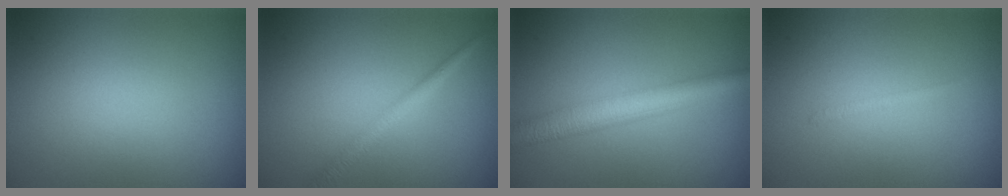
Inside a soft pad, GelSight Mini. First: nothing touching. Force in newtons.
{"total": 1.9, "press": 1.9, "slide": 0.1}
{"total": 4.7, "press": 4.7, "slide": 0.1}
{"total": 0.6, "press": 0.5, "slide": 0.1}